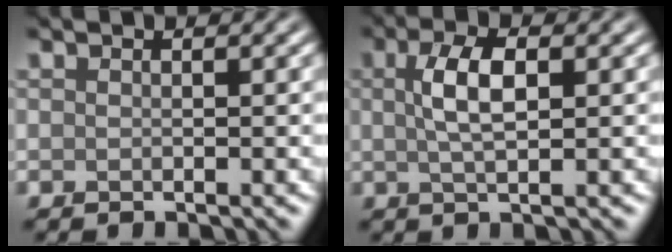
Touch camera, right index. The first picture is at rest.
{"total": 3.7, "force": [0.8, 1.2, 3.4], "torque": [-0.067, 0.007, 0.013]}